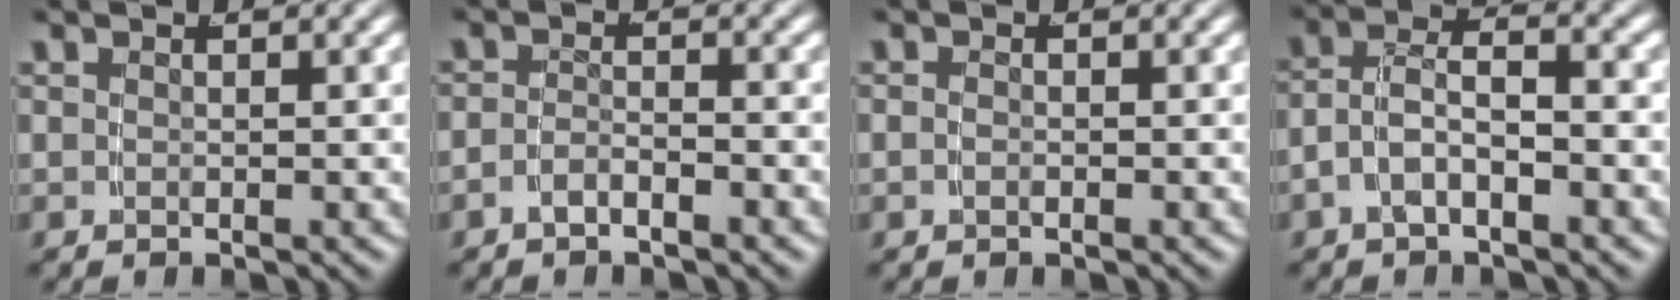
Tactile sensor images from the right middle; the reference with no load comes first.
{"total": 2.0, "force": [-1.8, 0.3, 0.7], "torque": [-0.012, -0.002, -0.035]}
{"total": 0.7, "force": [-0.6, 0.1, 0.4], "torque": [-0.013, -0.005, -0.008]}
{"total": 4.3, "force": [-1.3, 2.8, 3.0], "torque": [-0.065, -0.012, -0.024]}